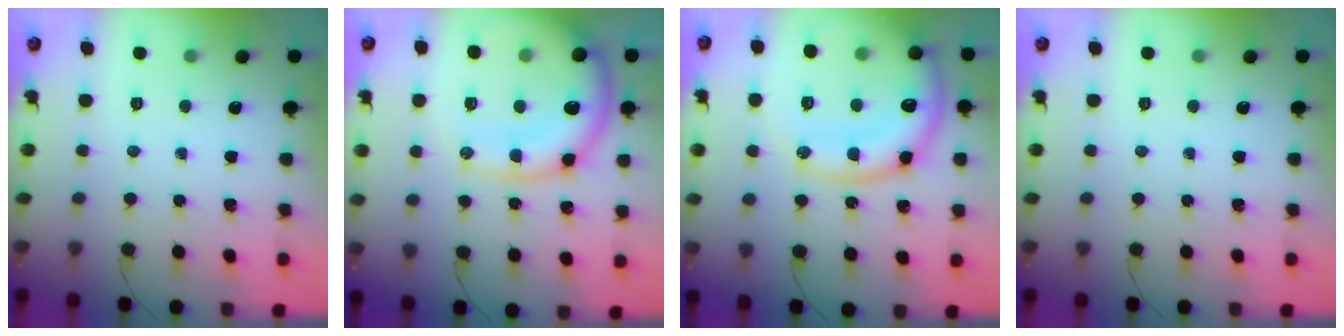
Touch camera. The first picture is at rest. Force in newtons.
{"total": 16.7, "press": 16.3, "slide": 3.4}
{"total": 18.5, "press": 18.3, "slide": 2.3}
{"total": 0.0}